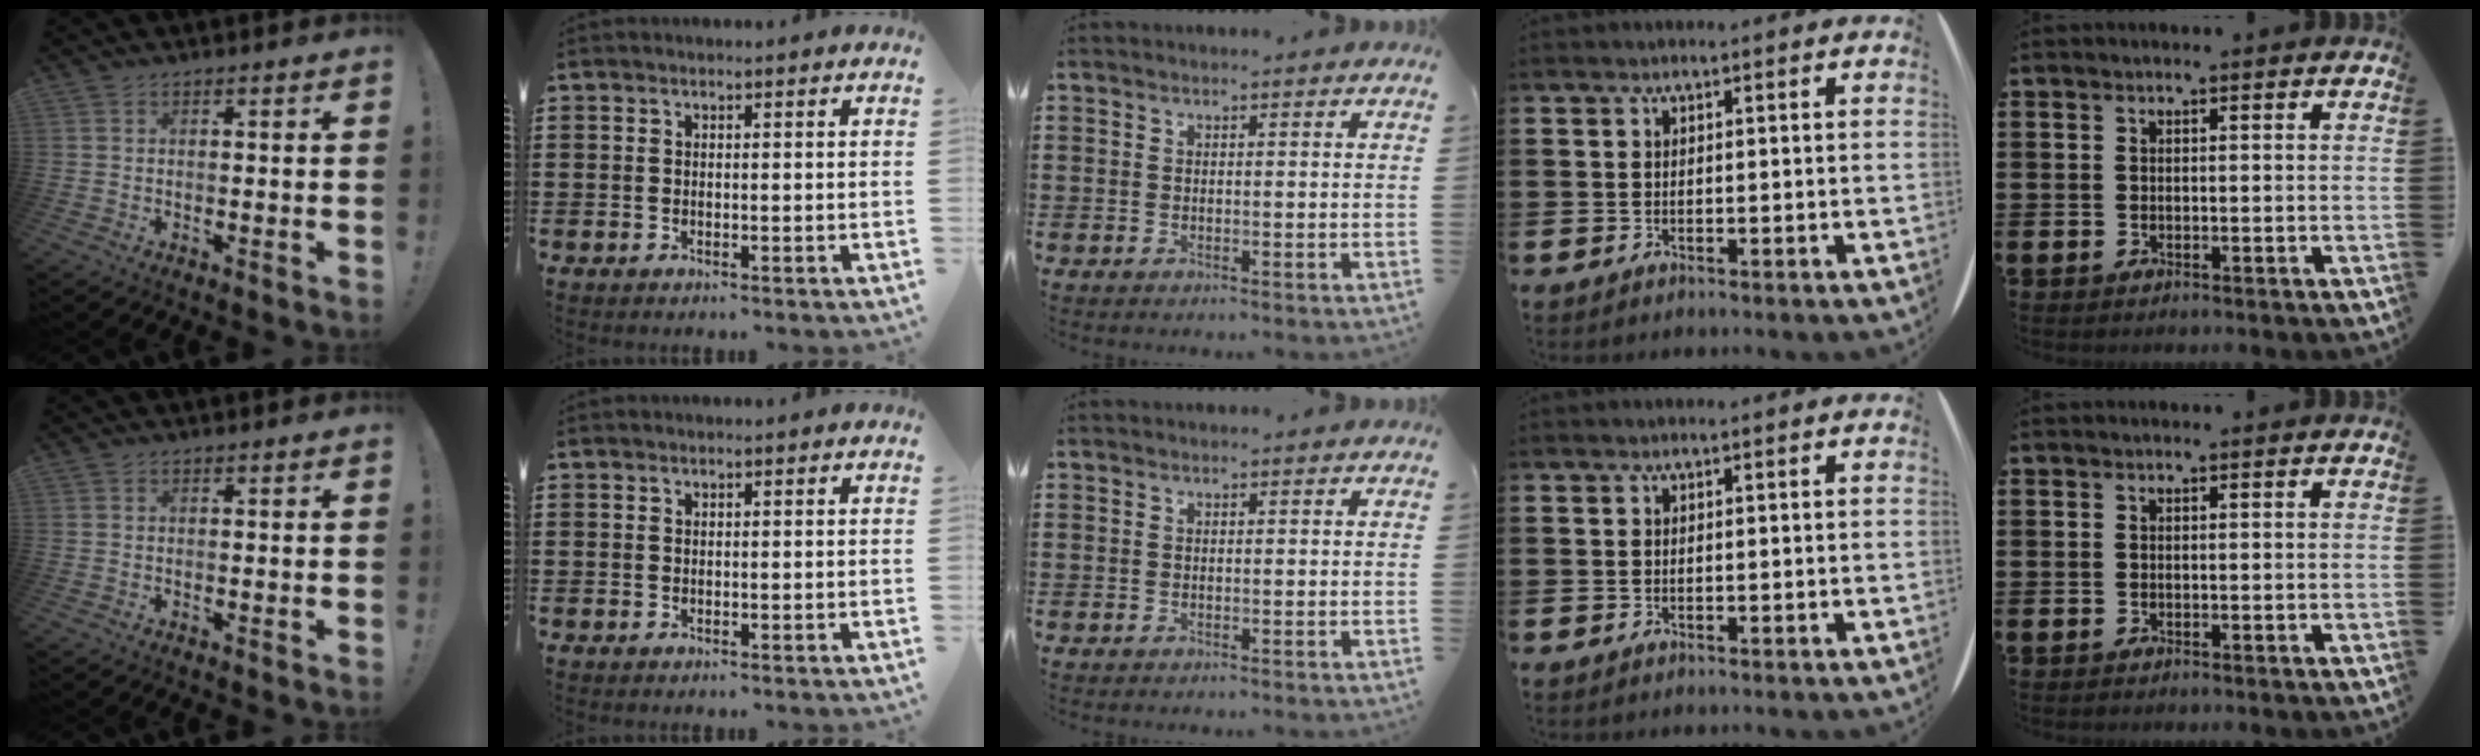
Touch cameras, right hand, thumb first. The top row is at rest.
{}